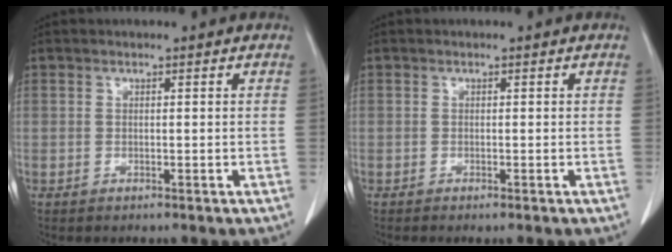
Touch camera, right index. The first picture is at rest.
{"total": 0.6, "force": [-0.4, 0.0, 0.4], "torque": [-0.011, -0.003, -0.006]}